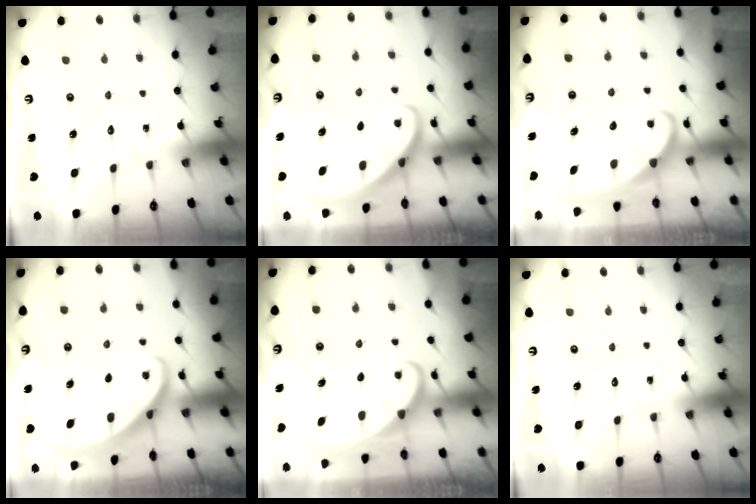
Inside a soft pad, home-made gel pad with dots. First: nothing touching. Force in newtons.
{"total": 2.9, "press": 2.9, "slide": 0.2}
{"total": 2.4, "press": 2.4, "slide": 0.3}
{"total": 1.8, "press": 1.8, "slide": 0.1}
{"total": 1.8, "press": 1.8, "slide": 0.2}
{"total": 0.0}